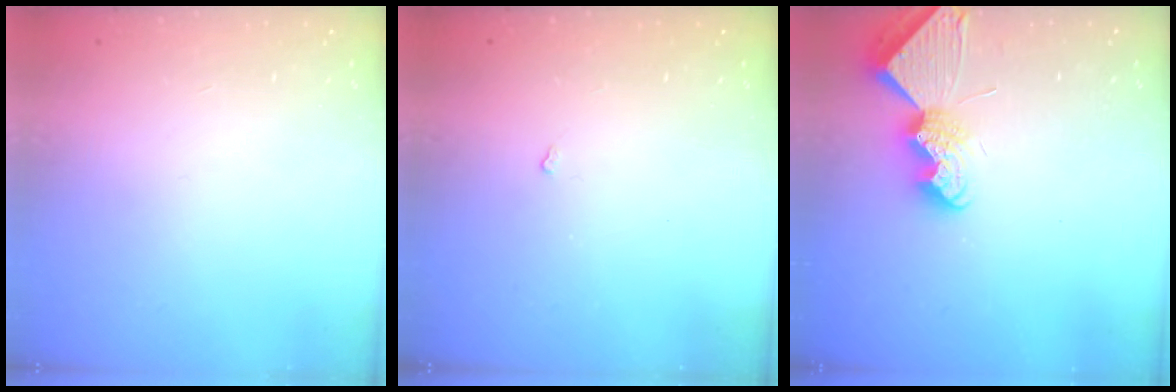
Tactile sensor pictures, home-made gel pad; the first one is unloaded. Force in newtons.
{"total": 2.4, "press": 2.3, "slide": 0.4}
{"total": 8.8, "press": 8.7, "slide": 0.9}